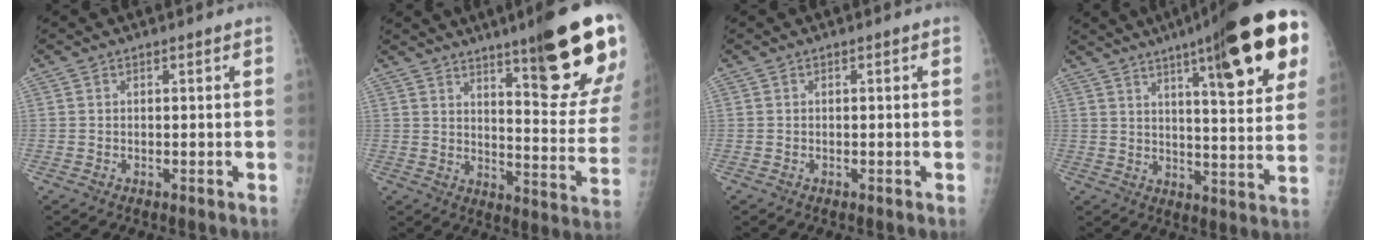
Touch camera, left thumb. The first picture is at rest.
{"total": 21.3, "force": [12.8, 3.3, 16.7], "torque": [-0.197, -0.074, 0.178]}
{"total": 0.0}
{"total": 24.3, "force": [11.6, 5.2, 20.8], "torque": [-0.269, -0.024, 0.162]}